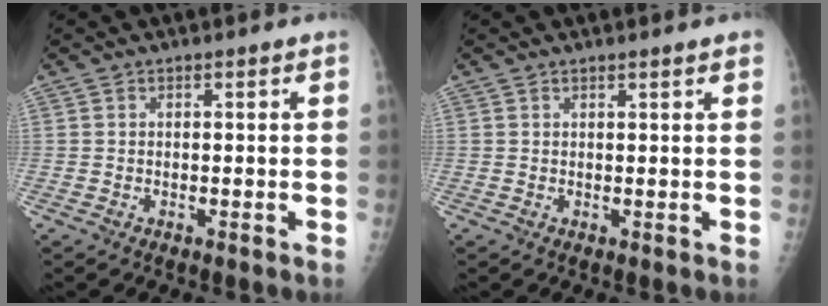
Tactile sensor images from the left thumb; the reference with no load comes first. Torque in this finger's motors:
{"motor_torque": [-0.22, 0.10, -0.27, -0.16, 0.04]}